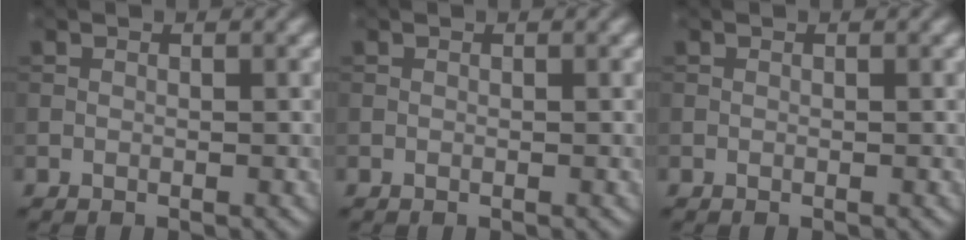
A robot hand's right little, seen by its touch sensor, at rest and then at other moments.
{"total": 0.0}
{"total": 0.0}